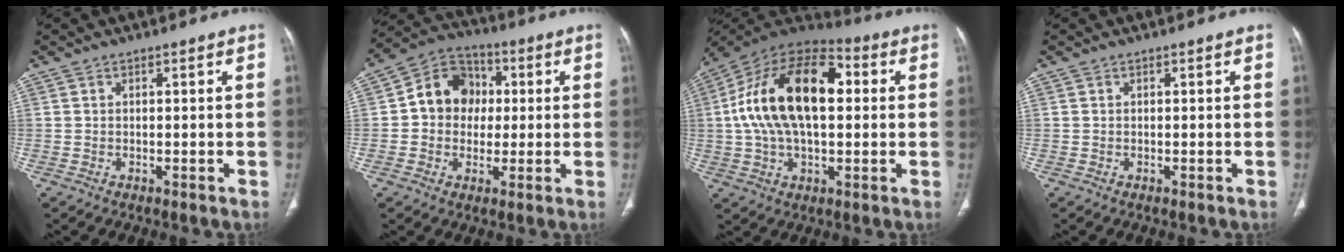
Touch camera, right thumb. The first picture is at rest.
{"total": 11.1, "force": [0.9, 9.6, 5.5], "torque": [-0.052, 0.022, 0.003]}
{"total": 22.7, "force": [2.8, 12.6, 18.8], "torque": [-0.329, 0.029, 0.038]}
{"total": 0.0}